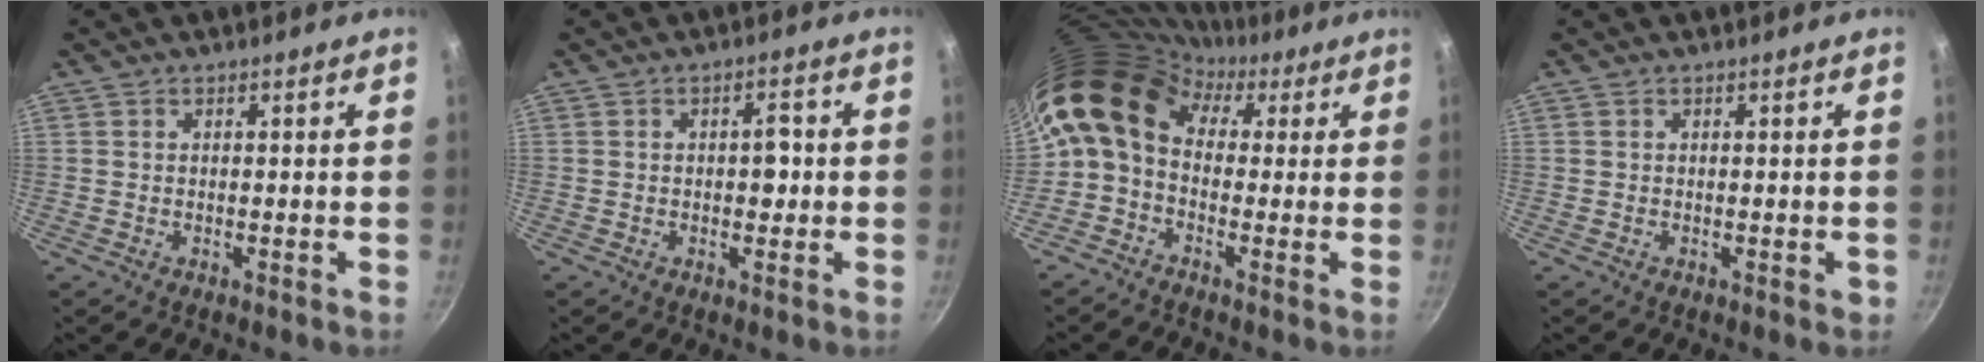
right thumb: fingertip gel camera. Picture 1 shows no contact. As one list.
[{"total": 3.3, "force": [-0.1, 1.9, 2.7], "torque": [-0.021, 0.010, -0.001]}, {"total": 14.4, "force": [3.1, 10.6, 9.2], "torque": [-0.172, 0.030, 0.027]}, {"total": 0.8, "force": [-0.2, 0.4, 0.6], "torque": [-0.005, 0.001, -0.002]}]